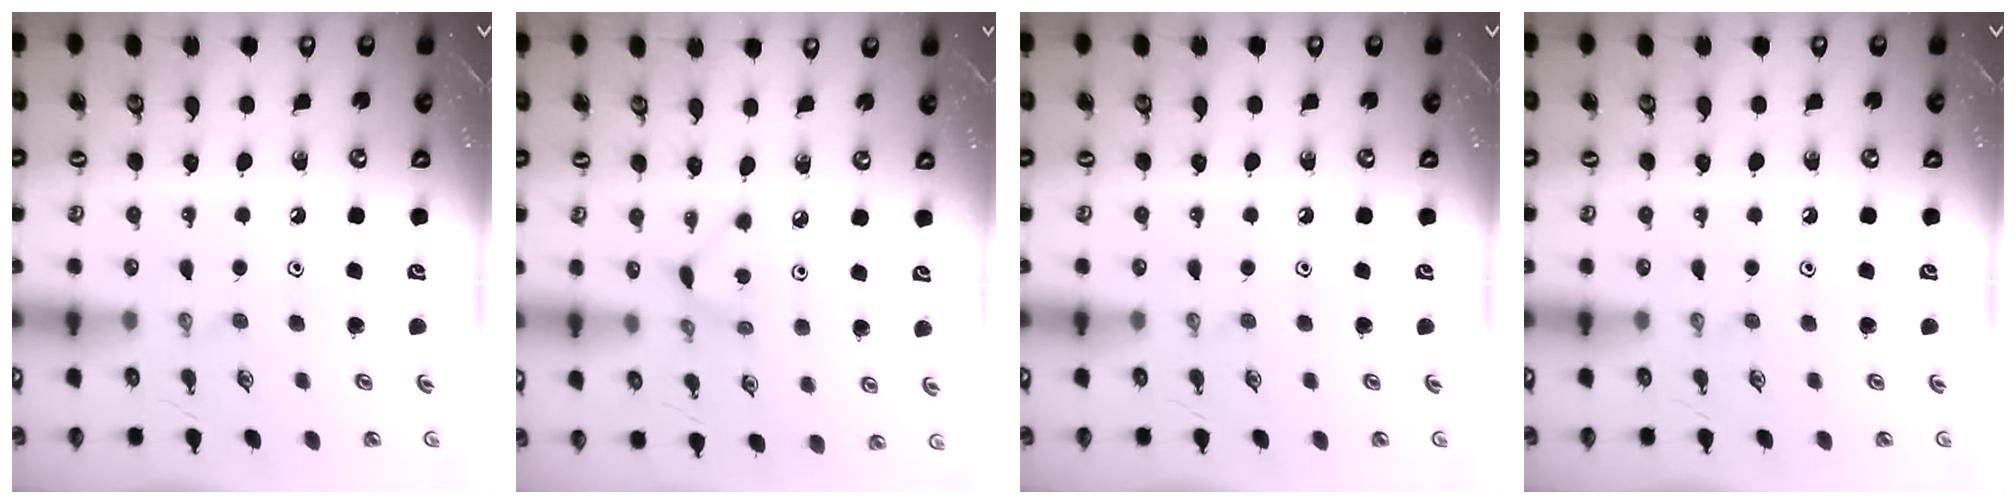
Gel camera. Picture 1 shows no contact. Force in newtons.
{"total": 4.4, "press": 4.4, "slide": 0.4}
{"total": 0.0}
{"total": 0.0}